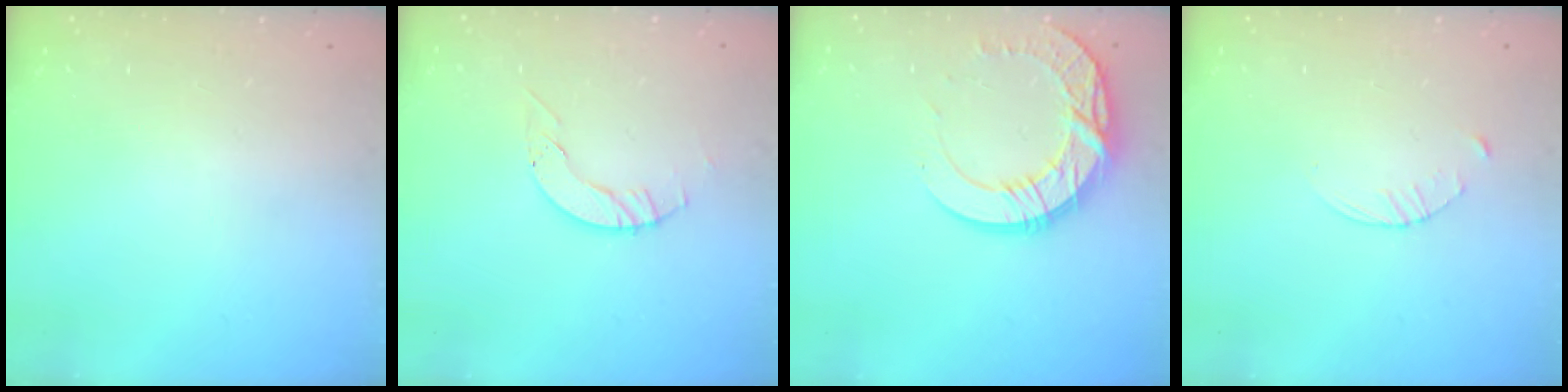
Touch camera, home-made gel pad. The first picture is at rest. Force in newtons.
{"total": 4.0, "press": 4.0, "slide": 0.1}
{"total": 14.4, "press": 14.4, "slide": 1.4}
{"total": 3.2, "press": 3.2, "slide": 0.5}